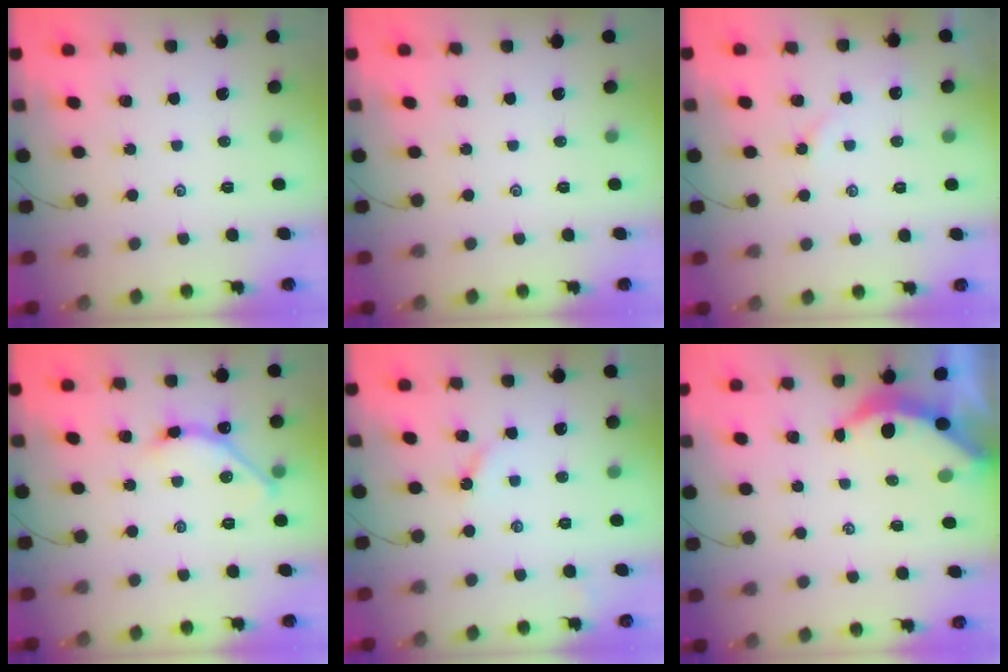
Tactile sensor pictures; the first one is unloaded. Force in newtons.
{"total": 0.0}
{"total": 2.2, "press": 2.1, "slide": 0.5}
{"total": 5.6, "press": 5.5, "slide": 0.8}
{"total": 2.8, "press": 2.8, "slide": 0.2}
{"total": 3.8, "press": 3.8, "slide": 0.5}